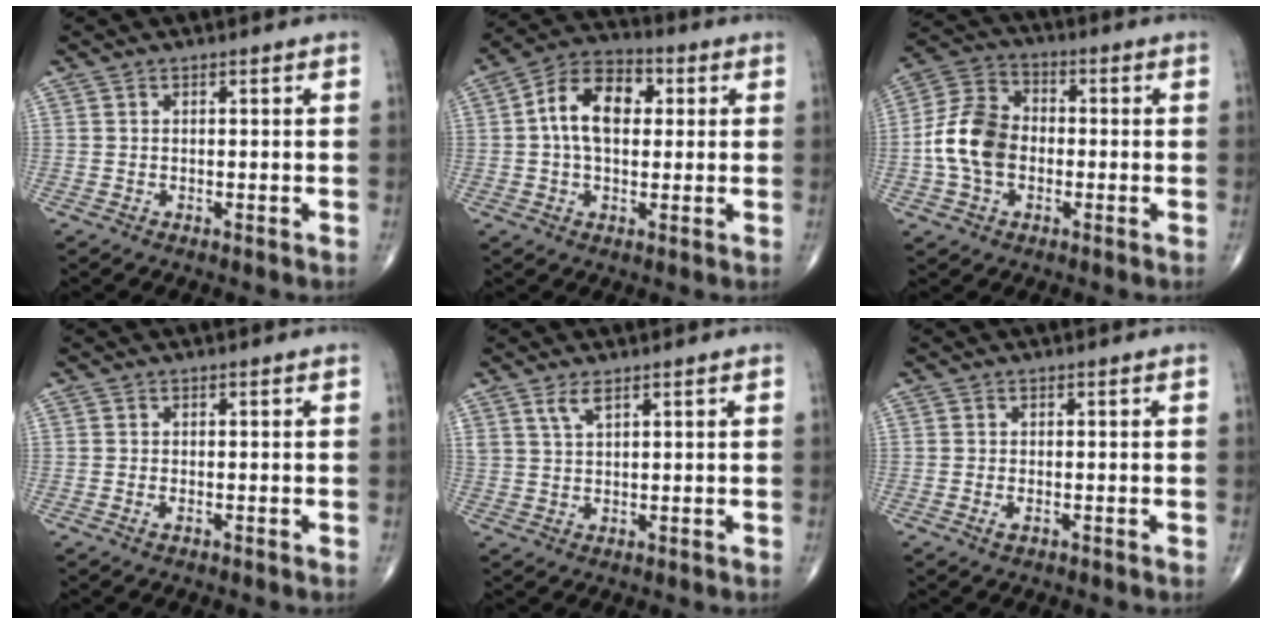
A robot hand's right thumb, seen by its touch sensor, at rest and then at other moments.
{"total": 11.8, "force": [1.7, 7.4, 9.0], "torque": [-0.146, 0.024, 0.020]}
{"total": 11.5, "force": [-1.6, 8.3, 7.8], "torque": [-0.142, 0.031, -0.040]}
{"total": 0.7, "force": [-0.4, 0.2, 0.5], "torque": [-0.009, 0.001, -0.007]}
{"total": 2.7, "force": [1.8, 0.9, 1.9], "torque": [-0.039, -0.005, 0.041]}
{"total": 1.1, "force": [-0.5, 0.5, 0.8], "torque": [-0.015, -0.001, -0.011]}